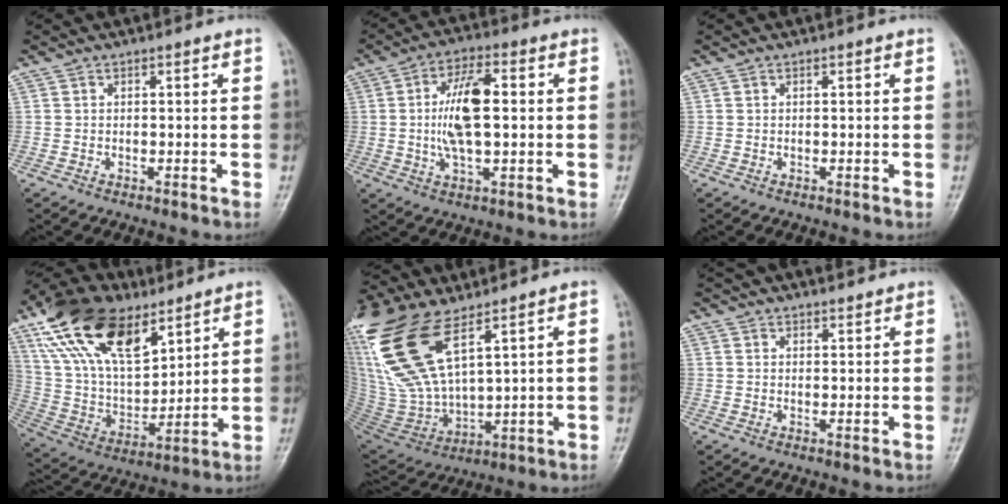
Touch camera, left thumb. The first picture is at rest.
{"total": 11.1, "force": [0.6, 4.7, 10.0], "torque": [-0.190, 0.006, 0.010]}
{"total": 0.0}
{"total": 23.8, "force": [13.6, 12.1, 15.3], "torque": [-0.269, -0.035, 0.257]}
{"total": 21.1, "force": [11.4, 8.3, 15.8], "torque": [-0.355, -0.040, 0.236]}
{"total": 5.6, "force": [5.0, 1.4, 1.9], "torque": [-0.006, 0.008, 0.080]}